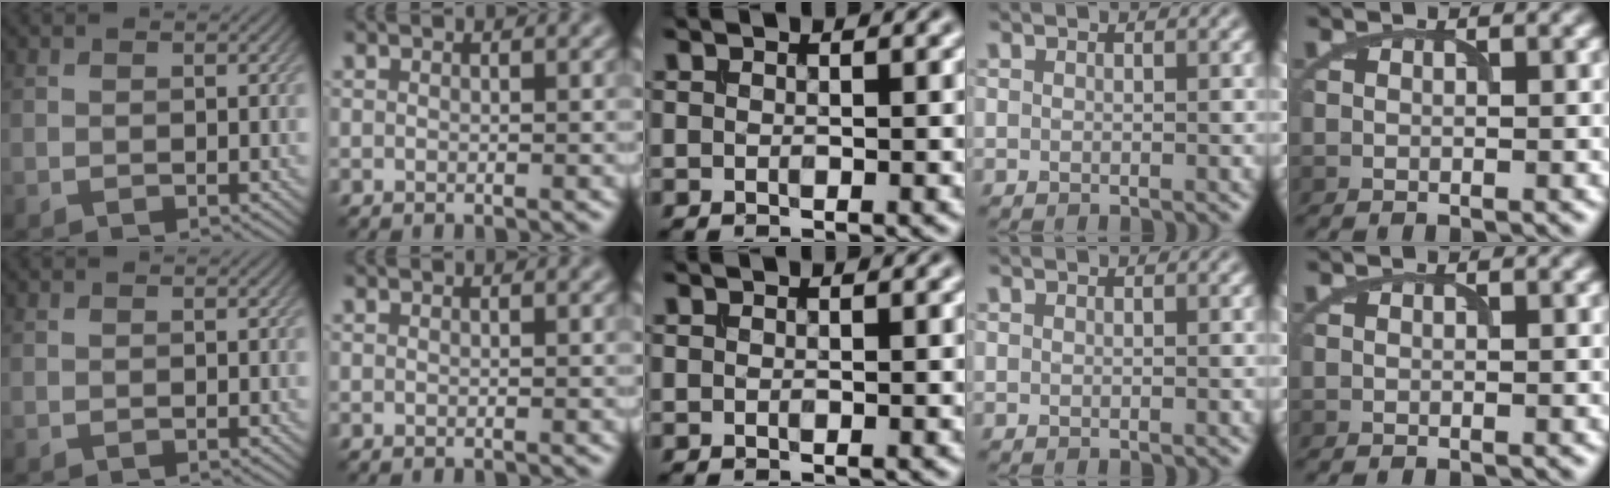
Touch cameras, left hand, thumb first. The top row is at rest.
{}